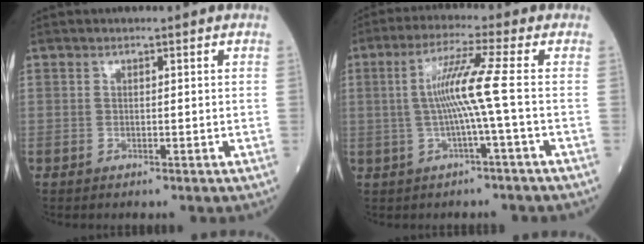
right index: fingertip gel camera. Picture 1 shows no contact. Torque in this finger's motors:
{"motor_torque": [0.97, -0.12, 0.53, 0.19]}